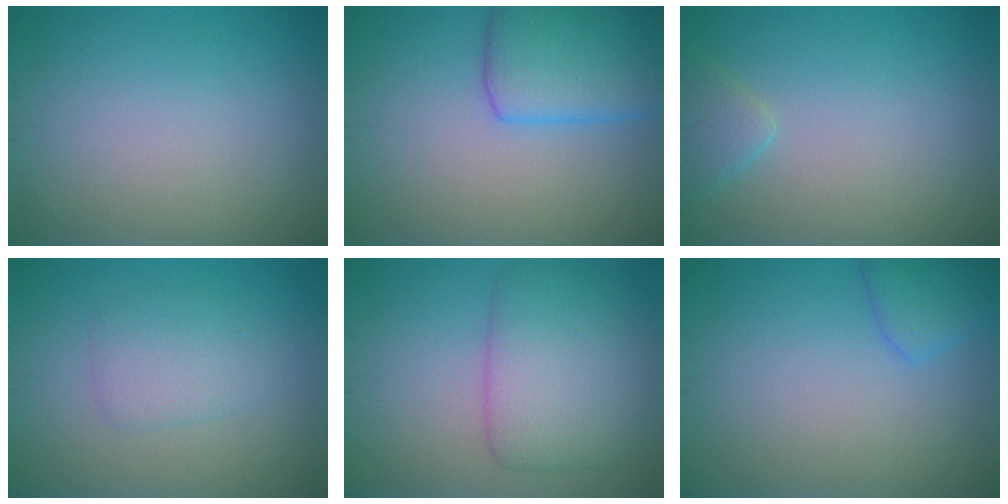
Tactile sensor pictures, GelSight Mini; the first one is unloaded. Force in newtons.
{"total": 5.7, "press": 5.7, "slide": 0.2}
{"total": 1.7, "press": 1.7, "slide": 0.1}
{"total": 2.3, "press": 2.3, "slide": 0.0}
{"total": 5.7, "press": 5.7, "slide": 0.2}
{"total": 2.4, "press": 2.4, "slide": 0.2}